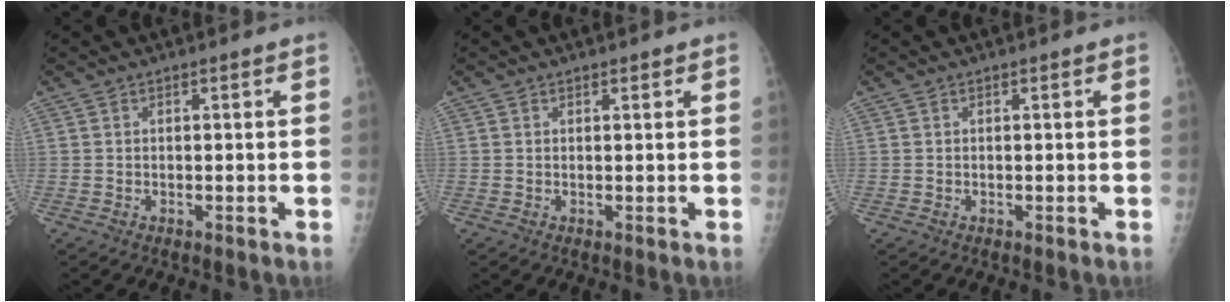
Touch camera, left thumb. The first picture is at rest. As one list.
[{"total": 0.6, "force": [0.5, 0.3, 0.2], "torque": [0.000, -0.004, 0.006]}, {"total": 0.0}]